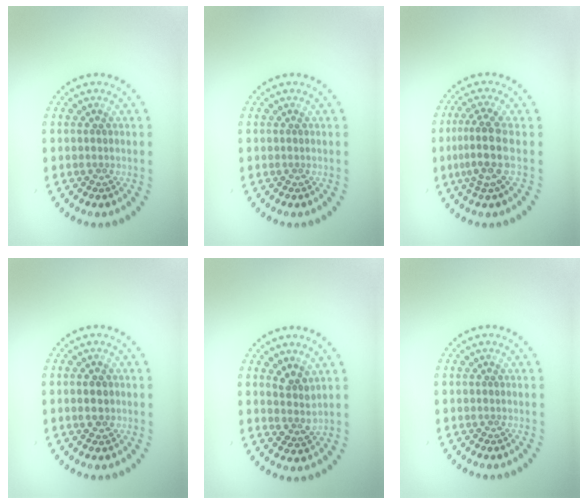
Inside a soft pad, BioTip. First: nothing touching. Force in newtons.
{"total": 0.0}
{"total": 3.3, "press": 2.5, "slide": 2.1}
{"total": 2.1, "press": 2.1, "slide": 0.0}
{"total": 2.0, "press": 1.6, "slide": 1.3}
{"total": 0.0}